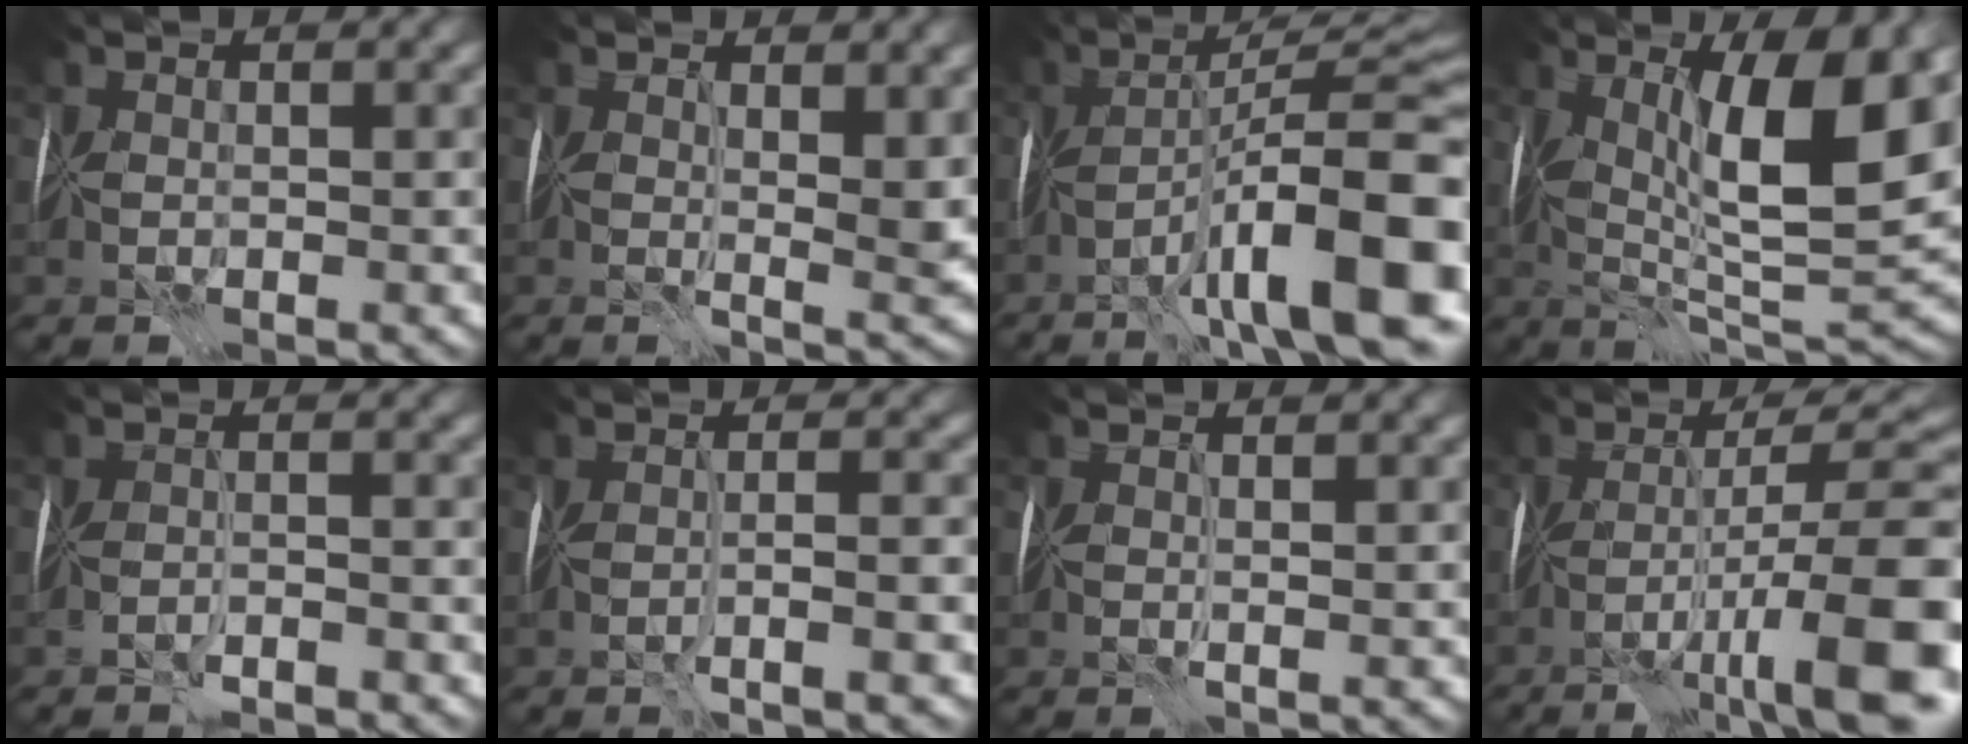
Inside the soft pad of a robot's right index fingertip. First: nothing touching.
{"total": 4.8, "force": [1.5, 1.4, 4.3], "torque": [-0.064, -0.011, 0.028]}
{"total": 14.2, "force": [-4.8, 3.4, 12.9], "torque": [-0.191, 0.016, -0.072]}
{"total": 12.4, "force": [2.8, 3.5, 11.6], "torque": [-0.185, -0.002, 0.047]}
{"total": 2.0, "force": [-1.9, 0.1, 0.7], "torque": [-0.008, -0.004, -0.036]}
{"total": 3.5, "force": [-1.3, 0.6, 3.2], "torque": [-0.041, -0.003, -0.024]}
{"total": 1.3, "force": [0.5, 0.0, 1.2], "torque": [-0.018, -0.001, 0.005]}
{"total": 14.1, "force": [-4.3, 3.4, 13.0], "torque": [-0.195, 0.004, -0.066]}